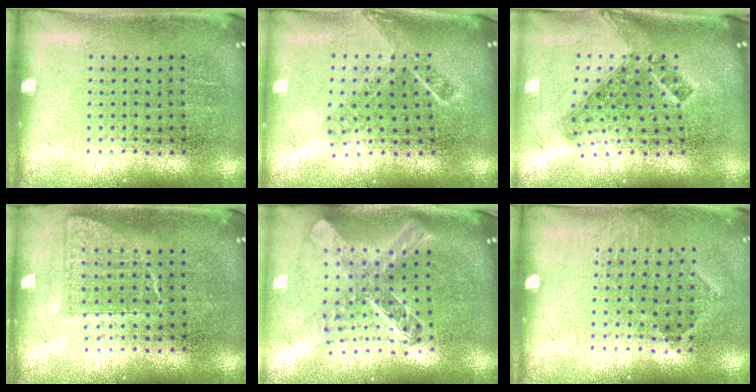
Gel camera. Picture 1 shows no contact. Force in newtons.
{"total": 1.6, "press": 1.2, "slide": 1.1}
{"total": 1.5, "press": 1.1, "slide": 1.0}
{"total": 0.7, "press": 0.6, "slide": 0.3}
{"total": 2.6, "press": 2.0, "slide": 1.7}
{"total": 0.8, "press": 0.7, "slide": 0.4}